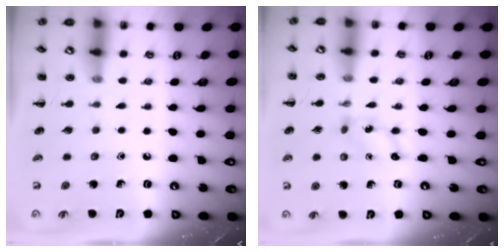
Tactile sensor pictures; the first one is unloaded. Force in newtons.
{"total": 1.8, "press": 1.8, "slide": 0.3}